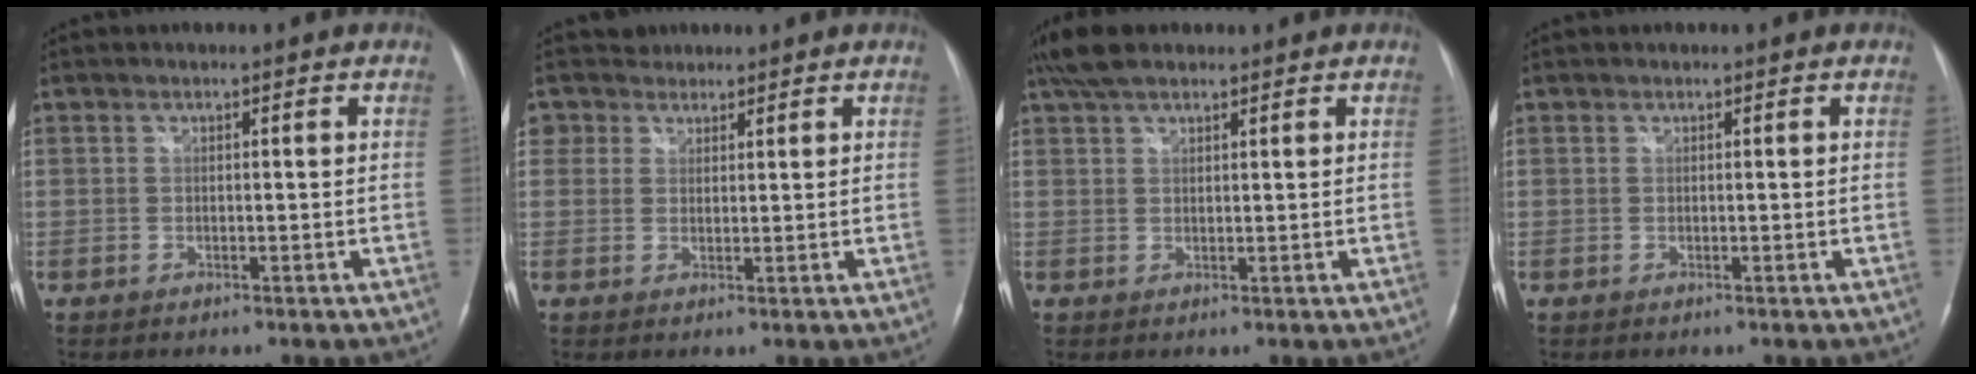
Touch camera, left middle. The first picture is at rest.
{"total": 3.3, "force": [2.3, 2.2, -0.7], "torque": [0.021, 0.007, 0.036]}
{"total": 5.4, "force": [4.2, 1.9, 2.8], "torque": [-0.063, 0.017, 0.080]}
{"total": 0.0}